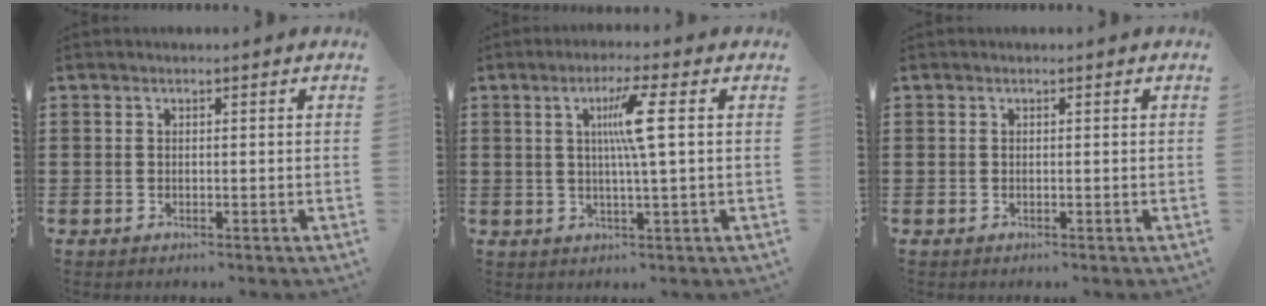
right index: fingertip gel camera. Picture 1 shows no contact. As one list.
[{"total": 6.1, "force": [1.3, -0.4, 6.0], "torque": [-0.118, -0.002, 0.014]}, {"total": 0.0}]